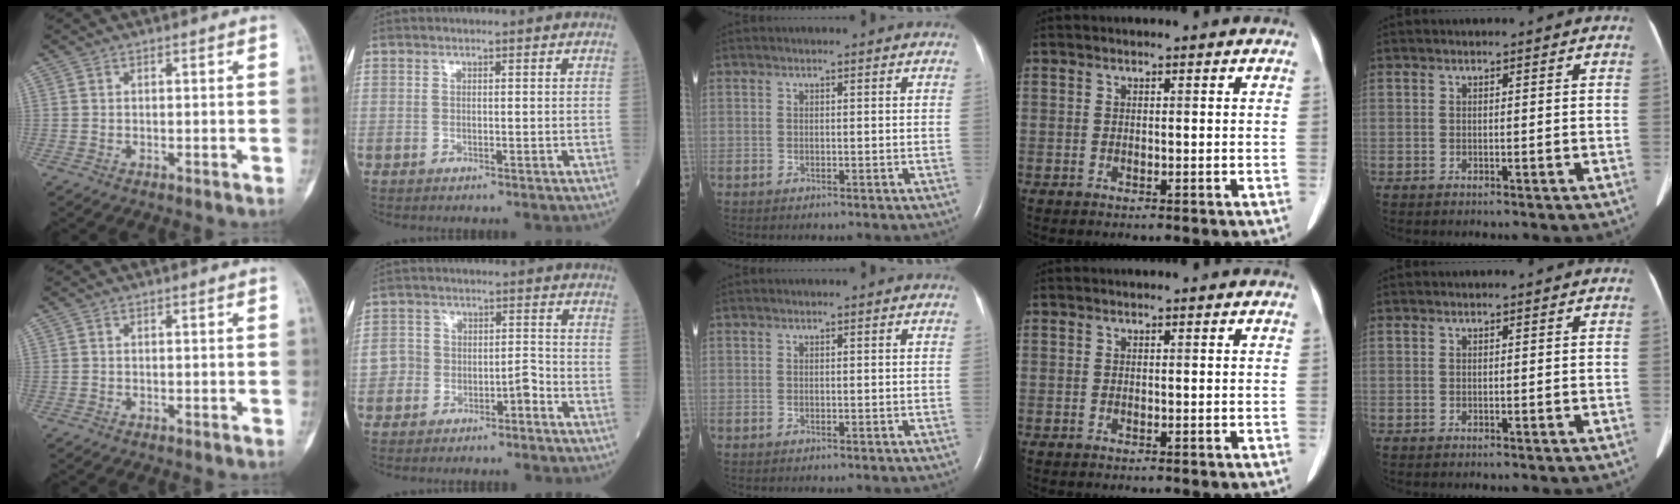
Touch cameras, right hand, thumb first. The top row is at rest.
{"index": {"total": 4.8, "force": [-2.9, 3.0, 2.4], "torque": [-0.035, 0.028, -0.049]}}